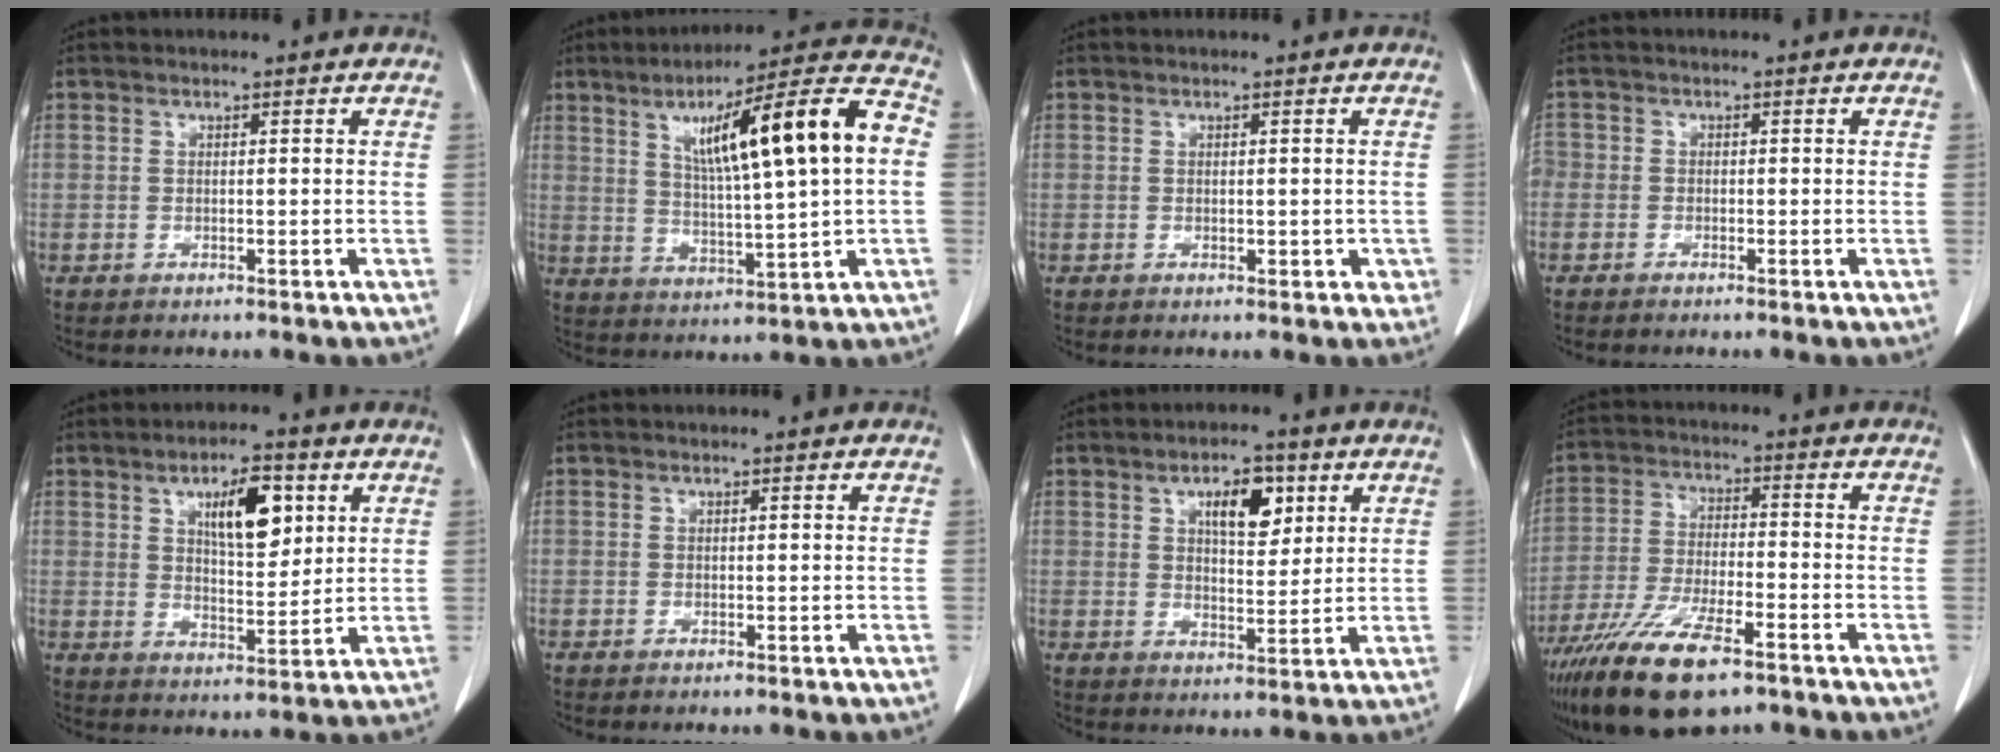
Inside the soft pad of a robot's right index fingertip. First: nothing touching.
{"total": 18.4, "force": [3.9, 1.5, 17.9], "torque": [-0.271, 0.029, 0.055]}
{"total": 2.0, "force": [-0.3, 1.2, 1.6], "torque": [-0.012, 0.003, 0.001]}
{"total": 2.9, "force": [-1.8, 2.1, 0.8], "torque": [-0.021, 0.003, -0.036]}
{"total": 9.3, "force": [3.8, 3.3, 7.8], "torque": [-0.128, 0.005, 0.065]}
{"total": 0.0}
{"total": 7.0, "force": [3.1, 2.9, 5.5], "torque": [-0.090, 0.005, 0.051]}
{"total": 13.8, "force": [-9.3, 3.1, 9.7], "torque": [-0.194, -0.029, -0.167]}